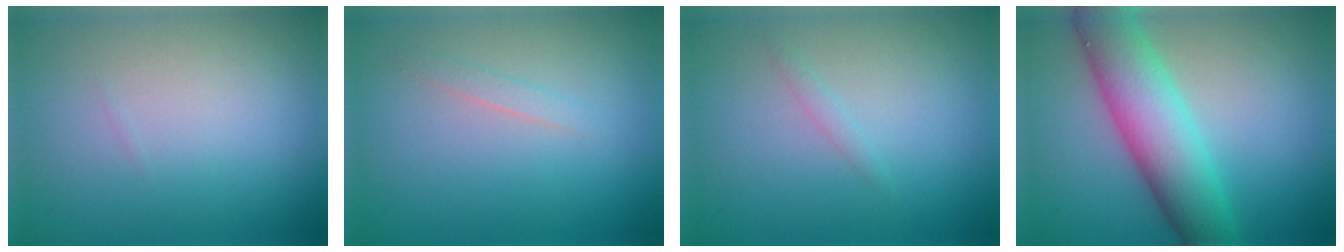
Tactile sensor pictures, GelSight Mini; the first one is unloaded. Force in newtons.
{"total": 0.9, "press": 0.9, "slide": 0.0}
{"total": 0.8, "press": 0.8, "slide": 0.1}
{"total": 7.5, "press": 7.5, "slide": 0.4}